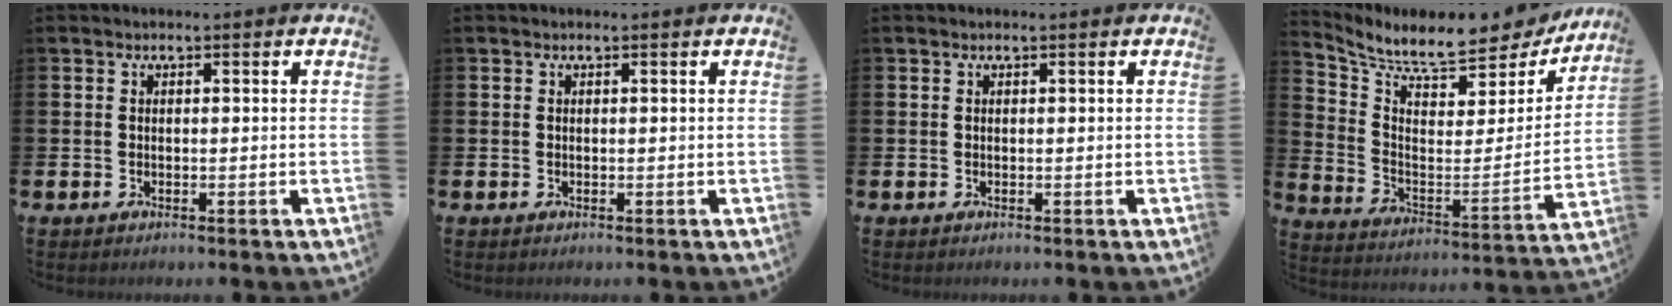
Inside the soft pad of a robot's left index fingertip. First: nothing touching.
{"total": 0.0}
{"total": 0.0}
{"total": 7.7, "force": [7.0, 1.9, 2.7], "torque": [-0.079, -0.061, 0.113]}